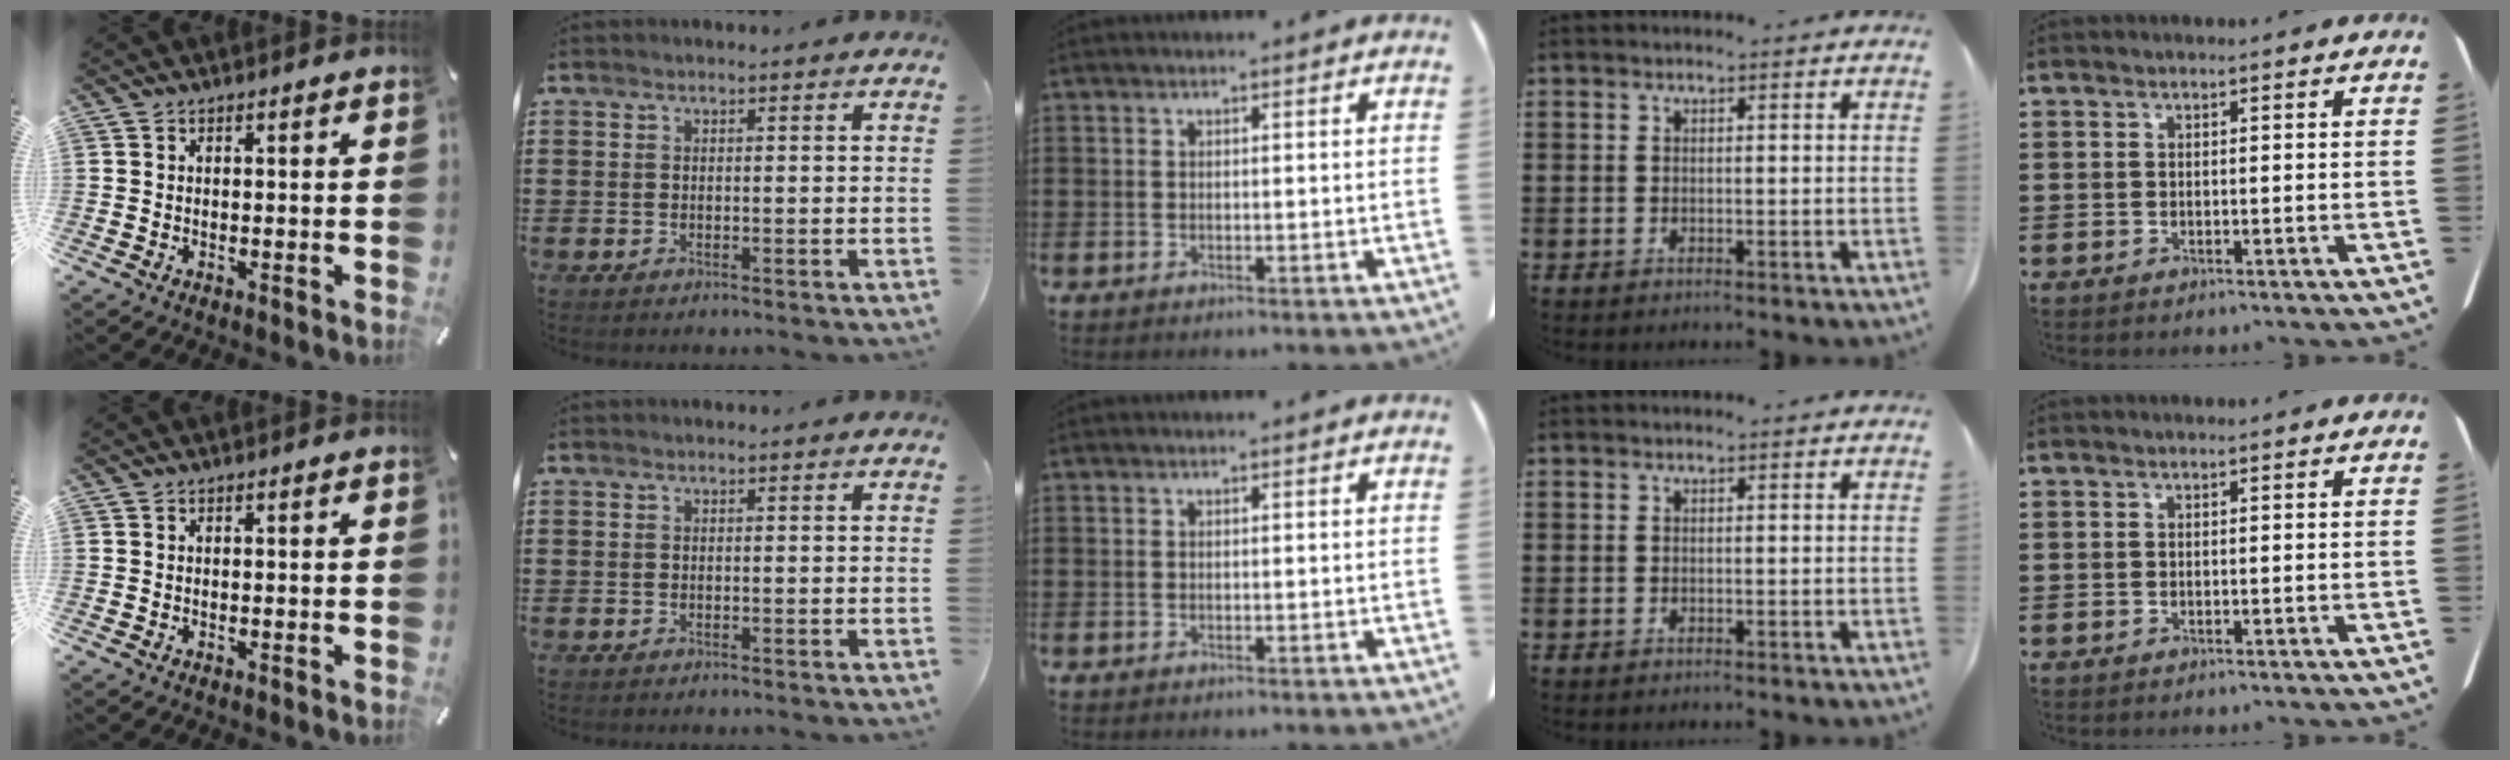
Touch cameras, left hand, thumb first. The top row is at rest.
{}